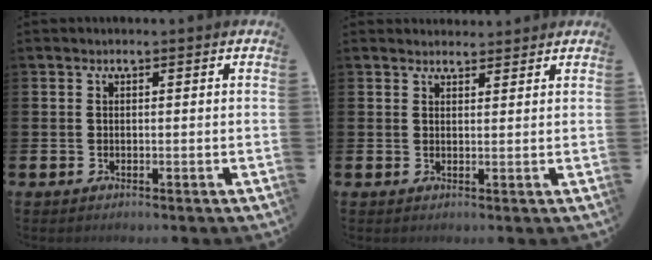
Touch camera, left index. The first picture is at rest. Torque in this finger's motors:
{"motor_torque": [0.94, -1.03, 0.13, 0.01]}